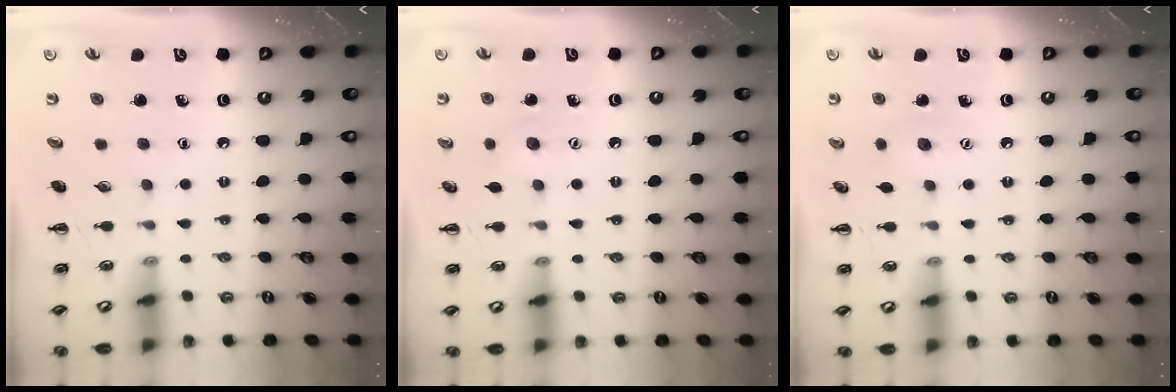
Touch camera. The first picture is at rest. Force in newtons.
{"total": 5.7, "press": 5.5, "slide": 1.4}
{"total": 5.9, "press": 5.7, "slide": 1.2}